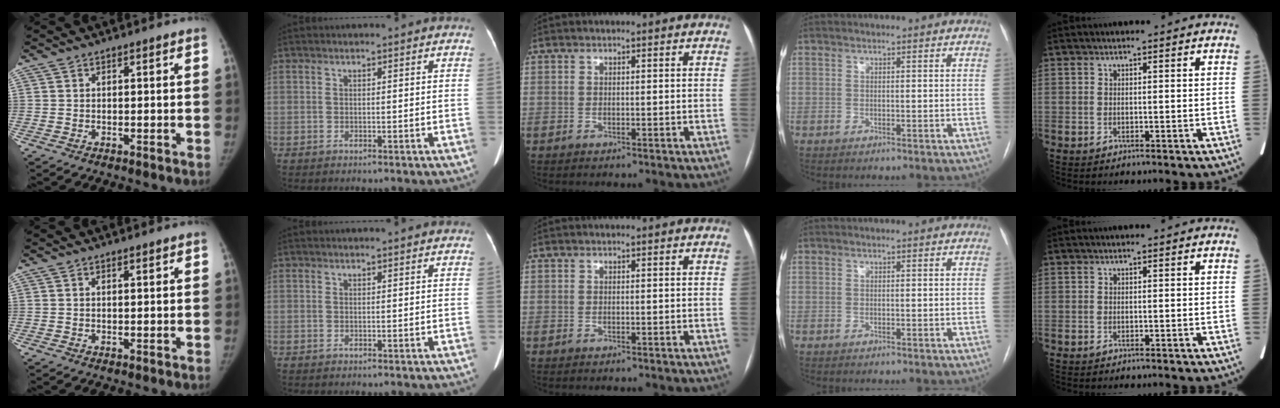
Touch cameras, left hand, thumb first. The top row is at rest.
{"thumb": {"total": 0.7, "force": [0.4, 0.3, 0.5], "torque": [-0.007, -0.001, 0.005]}, "index": {"total": 0.8, "force": [0.8, 0.2, 0.2], "torque": [-0.009, 0.011, 0.012]}}